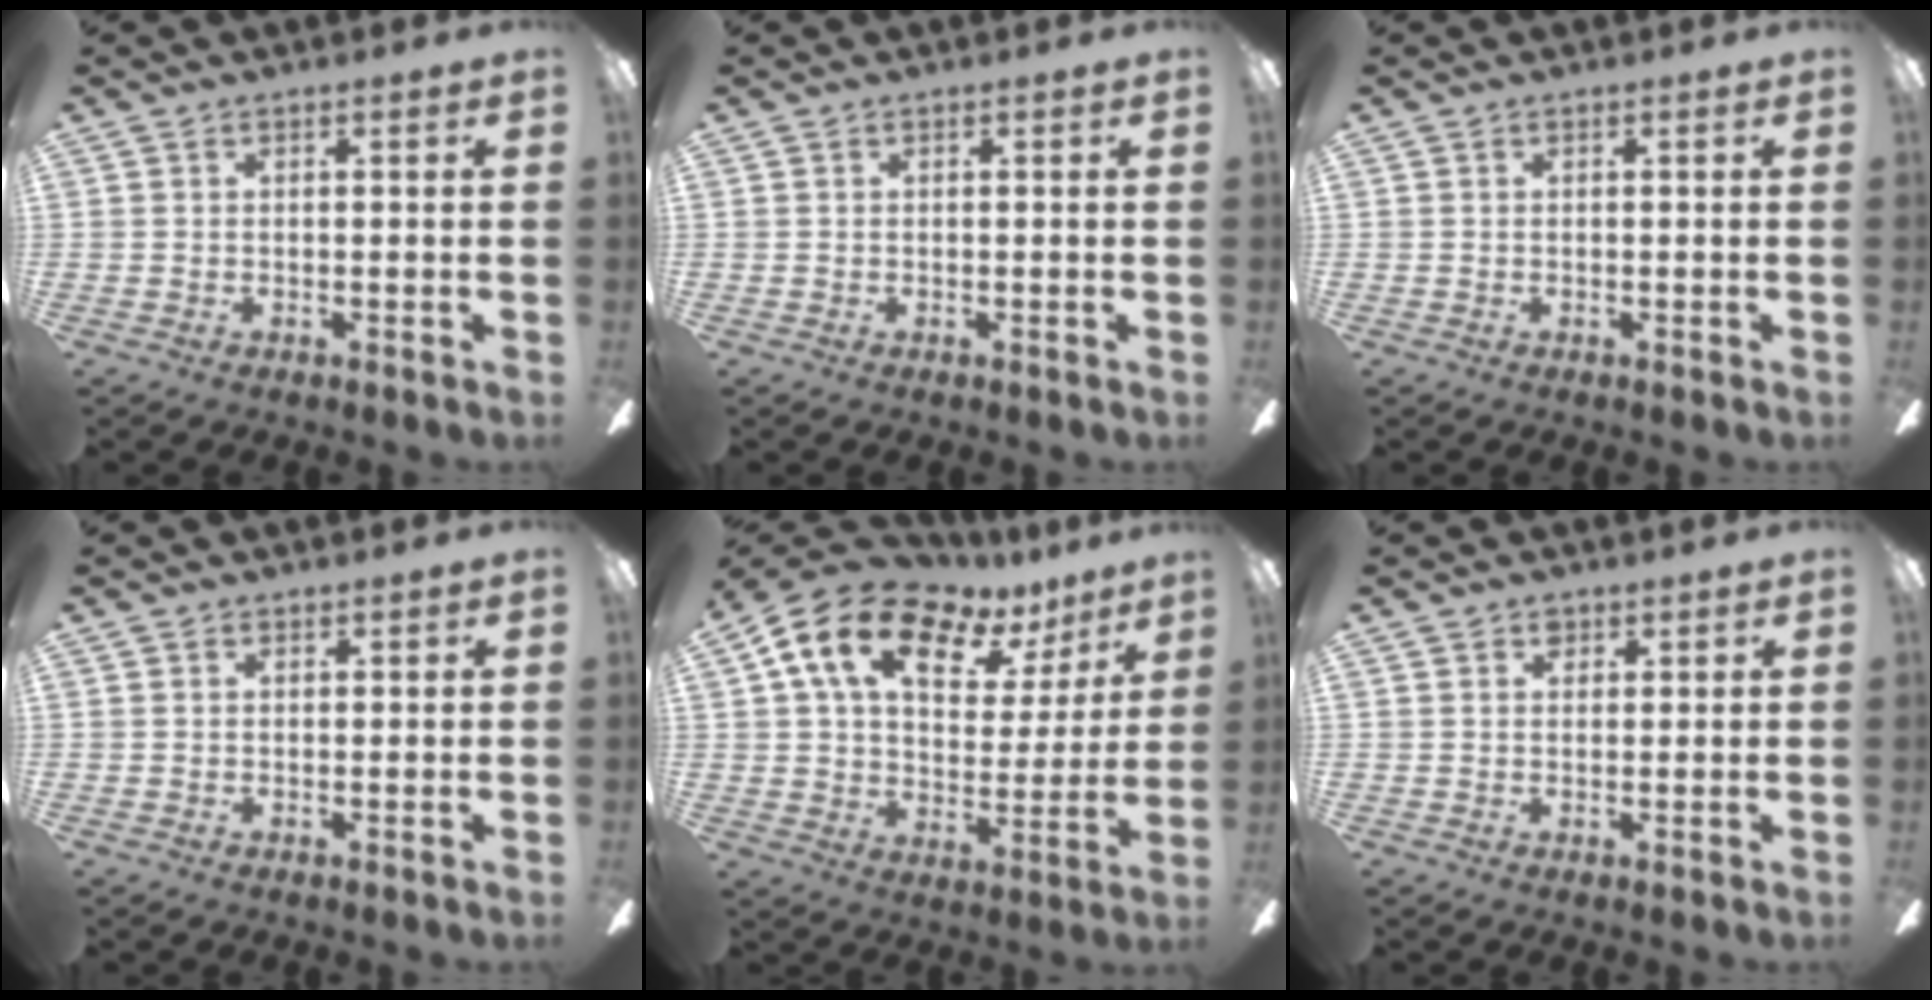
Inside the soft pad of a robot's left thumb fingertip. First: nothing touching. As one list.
[{"total": 0.0}, {"total": 0.0}, {"total": 0.7, "force": [0.6, 0.3, -0.1], "torque": [0.001, 0.001, 0.011]}, {"total": 16.3, "force": [9.7, 8.9, 9.6], "torque": [-0.173, -0.042, 0.171]}, {"total": 1.8, "force": [1.3, 1.1, 0.5], "torque": [0.005, -0.006, 0.022]}]